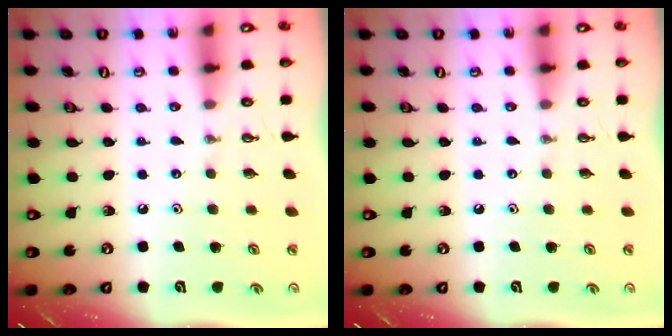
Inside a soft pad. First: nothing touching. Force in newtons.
{"total": 0.0}